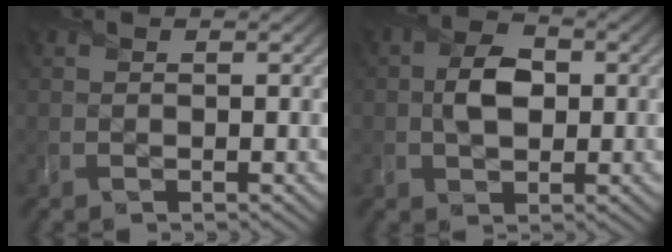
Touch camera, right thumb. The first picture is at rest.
{"total": 5.1, "force": [0.2, 3.5, 3.7], "torque": [-0.074, 0.000, -0.004]}